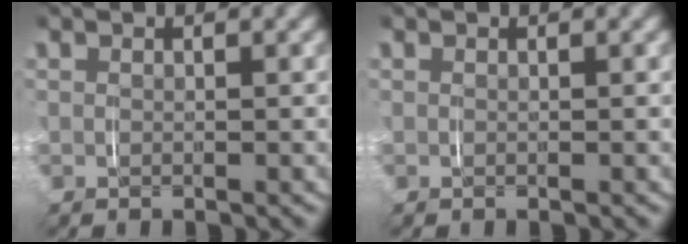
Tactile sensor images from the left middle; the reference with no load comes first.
{"total": 0.0}